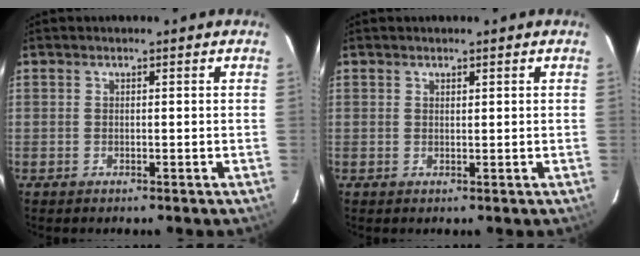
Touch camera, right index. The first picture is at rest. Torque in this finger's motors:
{"motor_torque": [-0.24, 0.55, -0.03, 0.00]}